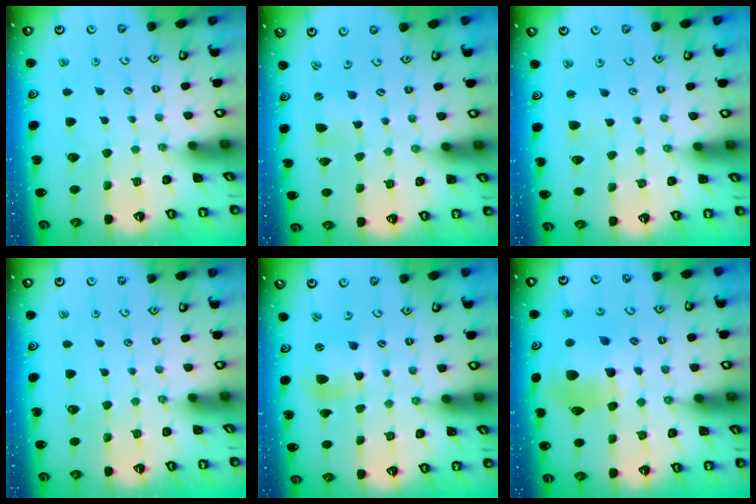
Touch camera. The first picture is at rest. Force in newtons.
{"total": 0.0}
{"total": 2.8, "press": 2.7, "slide": 0.4}
{"total": 0.0}
{"total": 6.3, "press": 6.2, "slide": 1.2}
{"total": 11.8, "press": 11.7, "slide": 1.6}